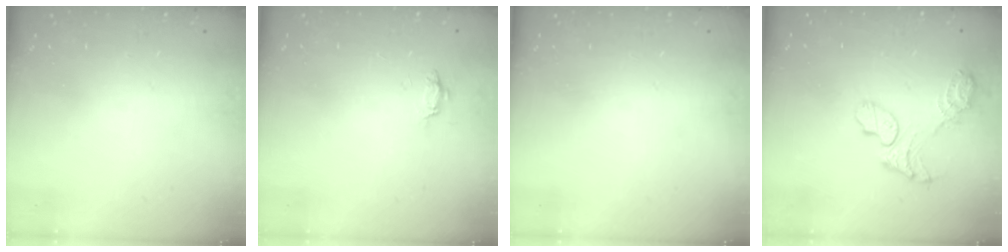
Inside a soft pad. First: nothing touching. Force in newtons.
{"total": 3.5, "press": 3.5, "slide": 0.5}
{"total": 0.0}
{"total": 10.4, "press": 10.4, "slide": 0.9}